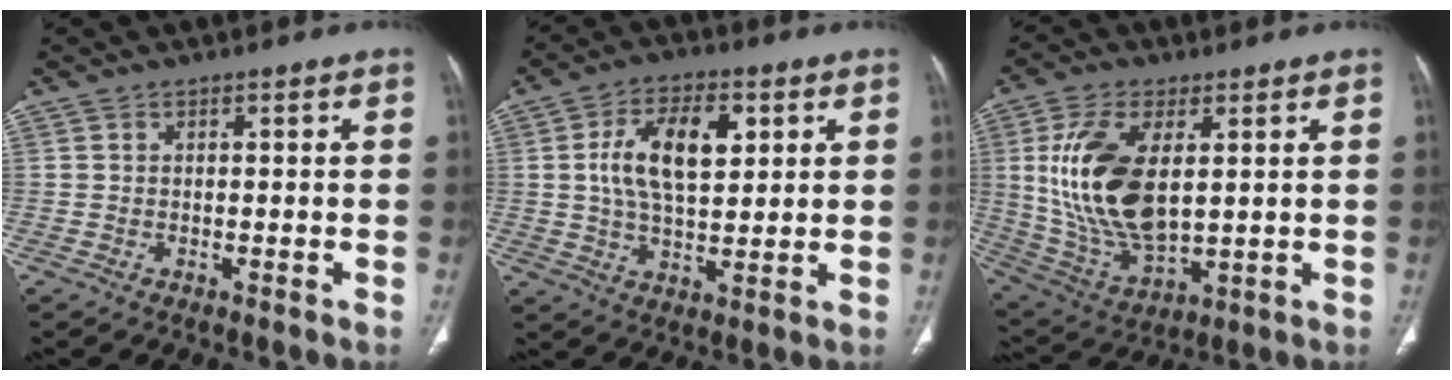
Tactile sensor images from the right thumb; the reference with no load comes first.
{"total": 12.5, "force": [3.1, 6.5, 10.2], "torque": [-0.167, -0.002, 0.055]}
{"total": 18.2, "force": [3.2, 9.3, 15.2], "torque": [-0.304, -0.020, 0.073]}